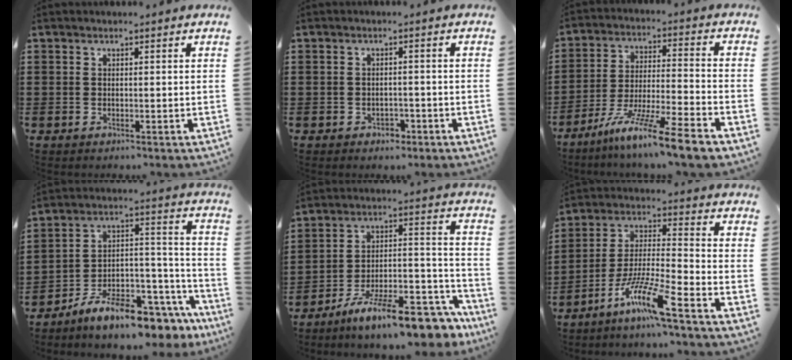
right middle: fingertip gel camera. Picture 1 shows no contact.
{"total": 1.4, "force": [-1.1, 0.9, 0.3], "torque": [-0.011, -0.001, -0.025]}
{"total": 11.0, "force": [-8.9, -0.5, 6.3], "torque": [-0.118, 0.005, -0.176]}
{"total": 10.1, "force": [-9.1, 1.8, 4.0], "torque": [-0.060, 0.028, -0.173]}
{"total": 14.2, "force": [-11.5, 1.7, 8.0], "torque": [-0.115, 0.040, -0.202]}
{"total": 9.7, "force": [-7.3, 0.1, 6.4], "torque": [-0.135, -0.010, -0.146]}